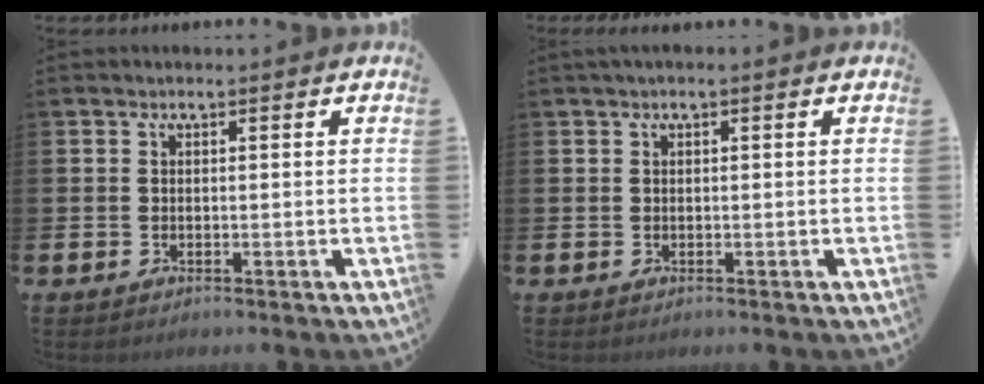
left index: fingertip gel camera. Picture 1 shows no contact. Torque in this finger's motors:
{"motor_torque": [0.48, -1.67, 0.00, 0.18]}